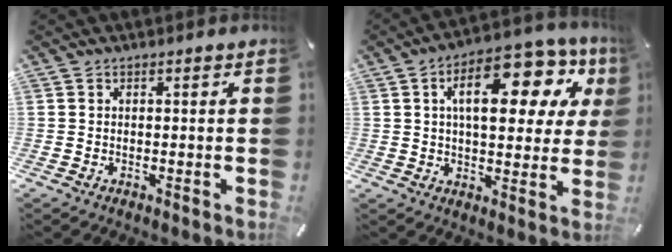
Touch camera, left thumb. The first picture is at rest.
{"total": 19.4, "force": [7.6, 9.2, 15.3], "torque": [-0.234, -0.028, 0.121]}